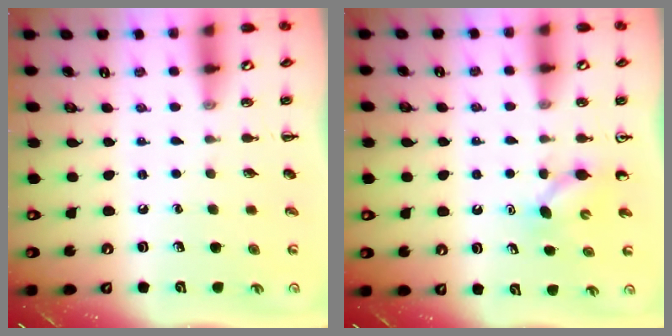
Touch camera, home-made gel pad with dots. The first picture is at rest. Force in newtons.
{"total": 2.9, "press": 2.7, "slide": 1.1}